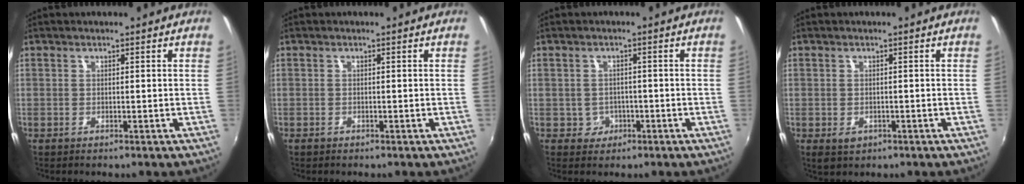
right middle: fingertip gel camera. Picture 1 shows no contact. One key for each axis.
{"total": 0.8, "fx": -0.6, "fy": 0.5, "fz": 0.2, "tx": -0.006, "ty": -0.003, "tz": -0.012}
{"total": 3.0, "fx": -1.0, "fy": 2.8, "fz": 0.2, "tx": -0.009, "ty": 0.004, "tz": -0.012}
{"total": 2.7, "fx": -1.2, "fy": 2.0, "fz": 1.4, "tx": -0.026, "ty": -0.007, "tz": -0.014}